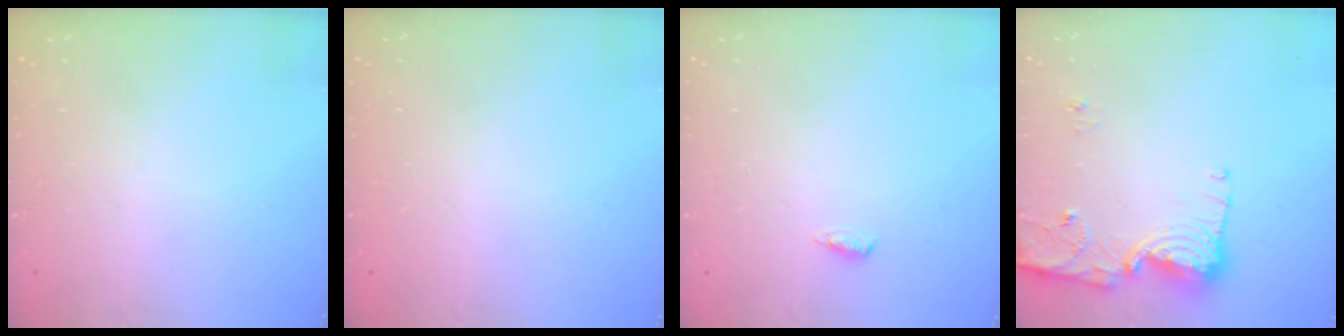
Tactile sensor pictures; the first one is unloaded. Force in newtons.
{"total": 0.8, "press": 0.8, "slide": 0.1}
{"total": 3.4, "press": 3.0, "slide": 1.7}
{"total": 11.7, "press": 11.6, "slide": 1.1}